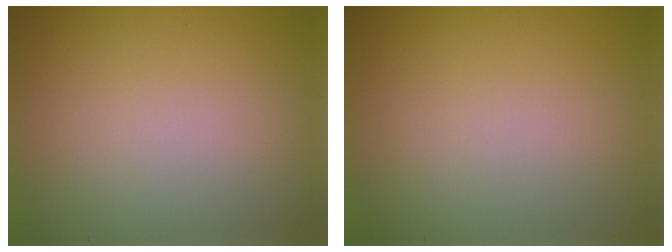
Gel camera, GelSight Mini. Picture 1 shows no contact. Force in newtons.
{"total": 0.0}